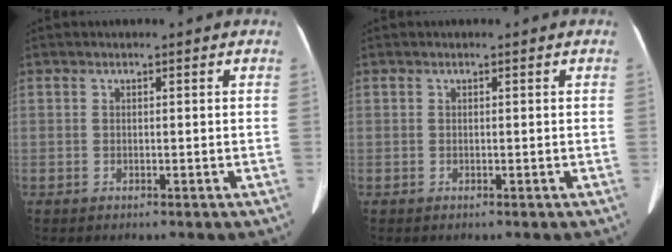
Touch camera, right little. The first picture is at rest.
{"total": 0.0}